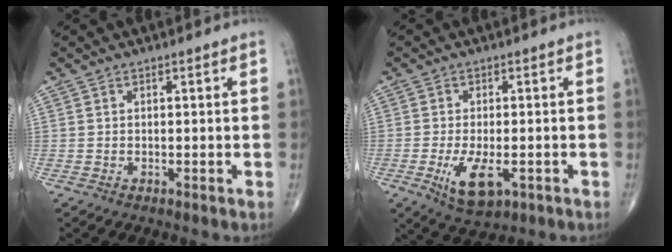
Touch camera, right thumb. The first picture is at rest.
{"total": 7.5, "force": [-2.5, 3.4, 6.3], "torque": [-0.114, -0.011, -0.035]}